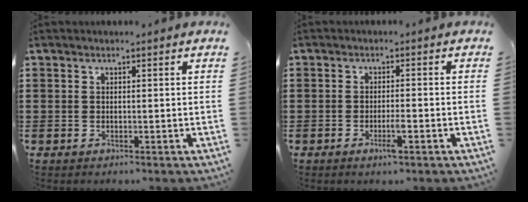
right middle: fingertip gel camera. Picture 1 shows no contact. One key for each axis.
{"total": 2.4, "fx": -1.2, "fy": 0.3, "fz": 2.1, "tx": -0.037, "ty": 0.001, "tz": -0.021}